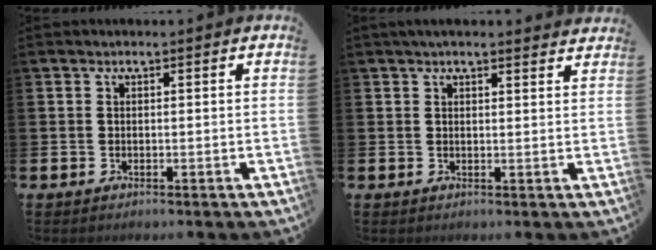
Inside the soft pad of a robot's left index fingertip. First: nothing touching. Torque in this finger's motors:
{"motor_torque": [1.04, -1.10, 0.19, 0.07]}